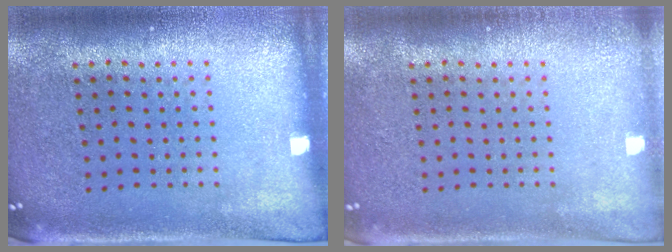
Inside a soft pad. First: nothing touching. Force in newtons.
{"total": 0.8, "press": 0.8, "slide": 0.1}